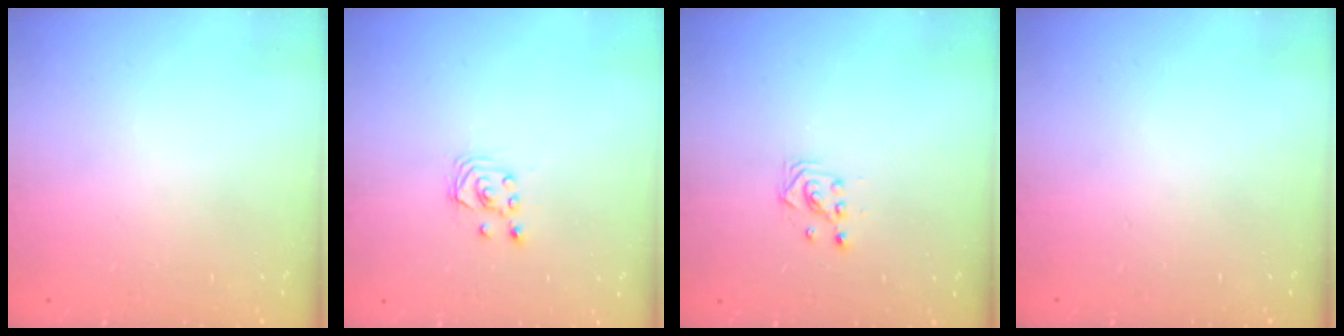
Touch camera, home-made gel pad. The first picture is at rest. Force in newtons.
{"total": 2.9, "press": 2.8, "slide": 0.3}
{"total": 2.9, "press": 2.9, "slide": 0.3}
{"total": 0.0}